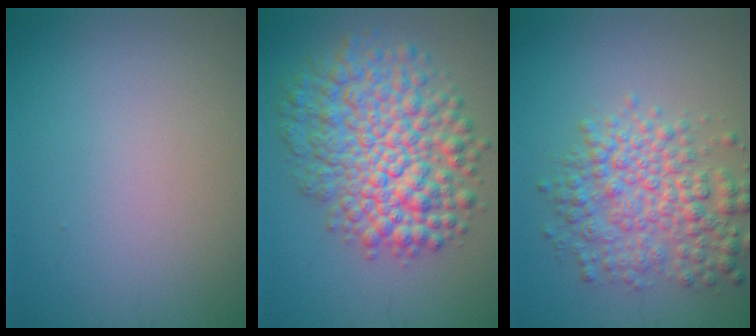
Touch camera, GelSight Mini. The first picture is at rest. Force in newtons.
{"total": 9.0, "press": 9.0, "slide": 0.2}
{"total": 5.7, "press": 5.7, "slide": 0.1}